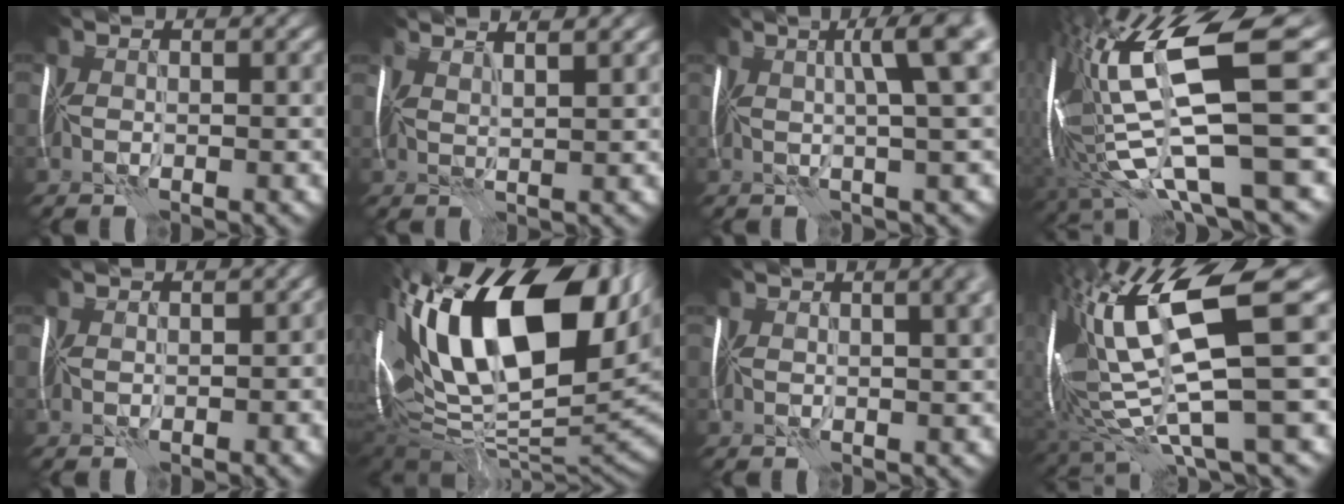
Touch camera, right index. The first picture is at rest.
{"total": 3.8, "force": [2.7, 1.1, 2.5], "torque": [-0.017, 0.022, 0.017]}
{"total": 6.9, "force": [2.0, 1.1, 6.5], "torque": [-0.069, 0.021, 0.028]}
{"total": 15.4, "force": [0.5, 3.3, 15.1], "torque": [-0.298, -0.002, 0.027]}
{"total": 2.1, "force": [-0.2, 1.5, 1.6], "torque": [-0.004, -0.003, 0.002]}
{"total": 19.3, "force": [5.5, 9.1, 16.1], "torque": [-0.277, 0.018, 0.097]}
{"total": 6.2, "force": [2.2, 2.9, 5.1], "torque": [-0.029, 0.036, 0.001]}
{"total": 14.3, "force": [3.1, 3.1, 13.6], "torque": [-0.253, 0.002, 0.066]}